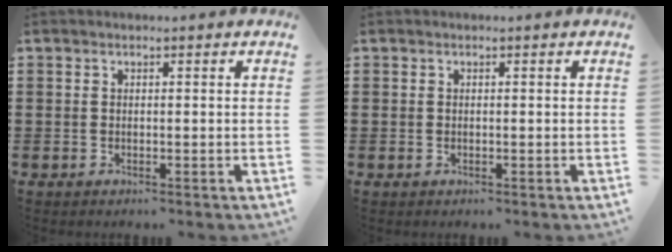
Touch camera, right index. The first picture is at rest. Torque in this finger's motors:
{"motor_torque": [1.16, 0.98, 0.05, 0.00]}